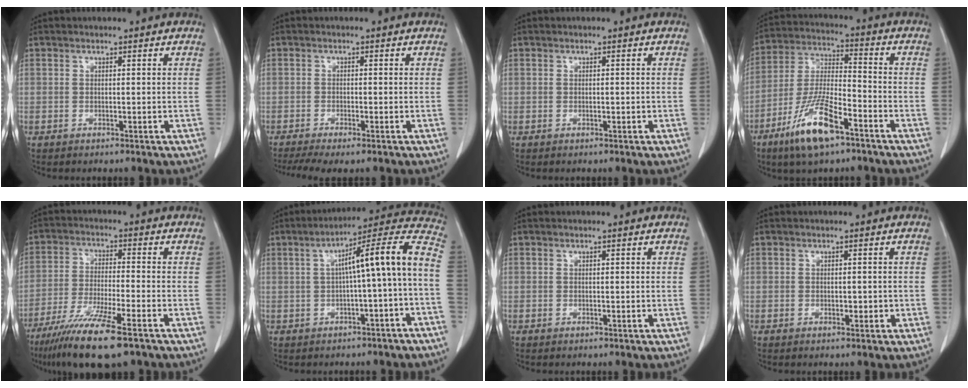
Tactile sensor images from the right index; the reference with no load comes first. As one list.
[{"total": 5.9, "force": [-4.5, 0.9, 3.7], "torque": [-0.062, -0.011, -0.071]}, {"total": 0.5, "force": [-0.1, 0.1, 0.5], "torque": [-0.011, 0.000, 0.001]}, {"total": 12.9, "force": [-7.6, 2.9, 10.0], "torque": [-0.209, -0.017, -0.142]}, {"total": 13.3, "force": [-9.1, 1.0, 9.7], "torque": [-0.183, -0.038, -0.155]}, {"total": 12.8, "force": [-0.8, 0.1, 12.8], "torque": [-0.180, 0.043, -0.015]}, {"total": 0.0}, {"total": 1.2, "force": [-0.2, 0.6, 1.0], "torque": [-0.014, 0.000, -0.001]}]